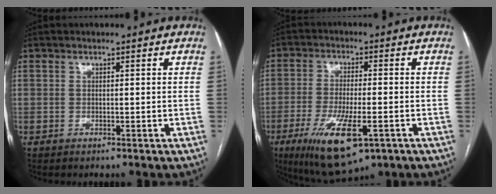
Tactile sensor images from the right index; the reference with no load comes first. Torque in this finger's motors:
{"motor_torque": [1.52, -0.62, 0.76, 0.19]}